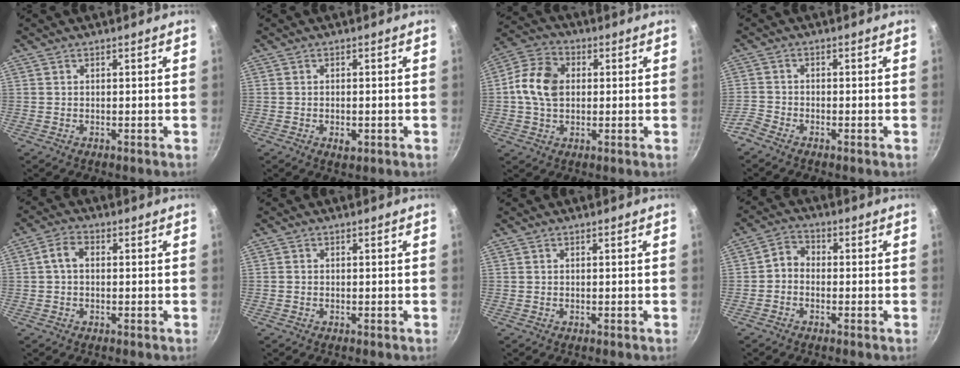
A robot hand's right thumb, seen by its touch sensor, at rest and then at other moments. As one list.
[{"total": 2.5, "force": [-0.8, 1.4, 1.9], "torque": [-0.032, 0.000, -0.012]}, {"total": 10.3, "force": [0.8, 7.5, 7.1], "torque": [-0.120, 0.017, 0.000]}, {"total": 2.9, "force": [-2.4, 1.3, 1.0], "torque": [-0.033, 0.017, -0.058]}, {"total": 3.8, "force": [0.3, 2.6, 2.7], "torque": [-0.053, 0.013, -0.002]}, {"total": 0.5, "force": [-0.2, 0.5, 0.1], "torque": [-0.001, 0.002, -0.006]}, {"total": 0.0}, {"total": 3.4, "force": [-1.0, 2.8, 1.8], "torque": [-0.027, 0.021, -0.032]}]